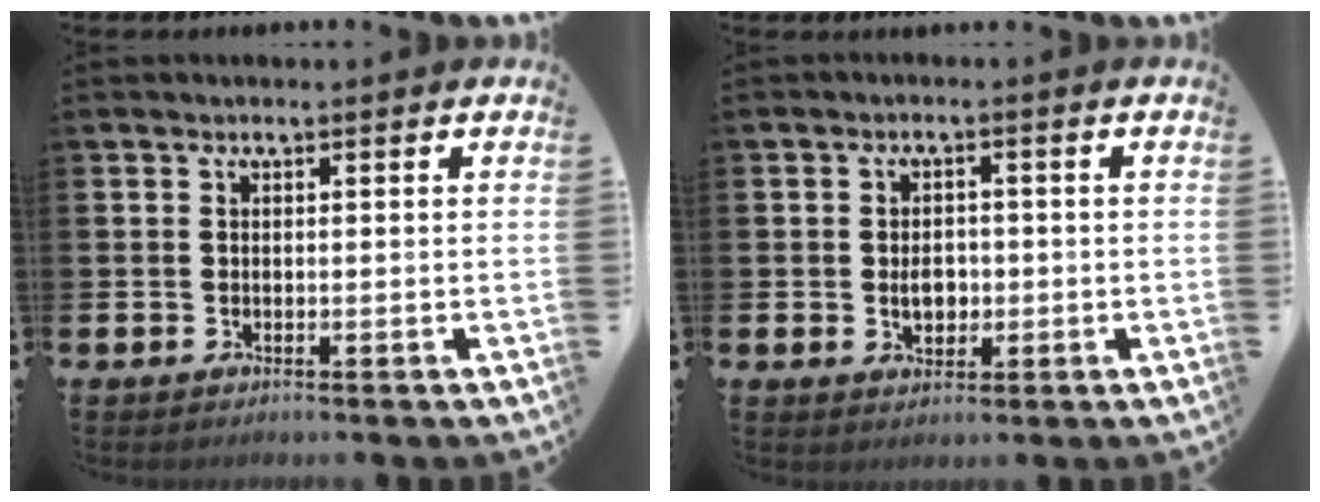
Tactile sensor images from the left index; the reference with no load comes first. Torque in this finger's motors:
{"motor_torque": [0.24, -0.01, 0.08, 0.04]}